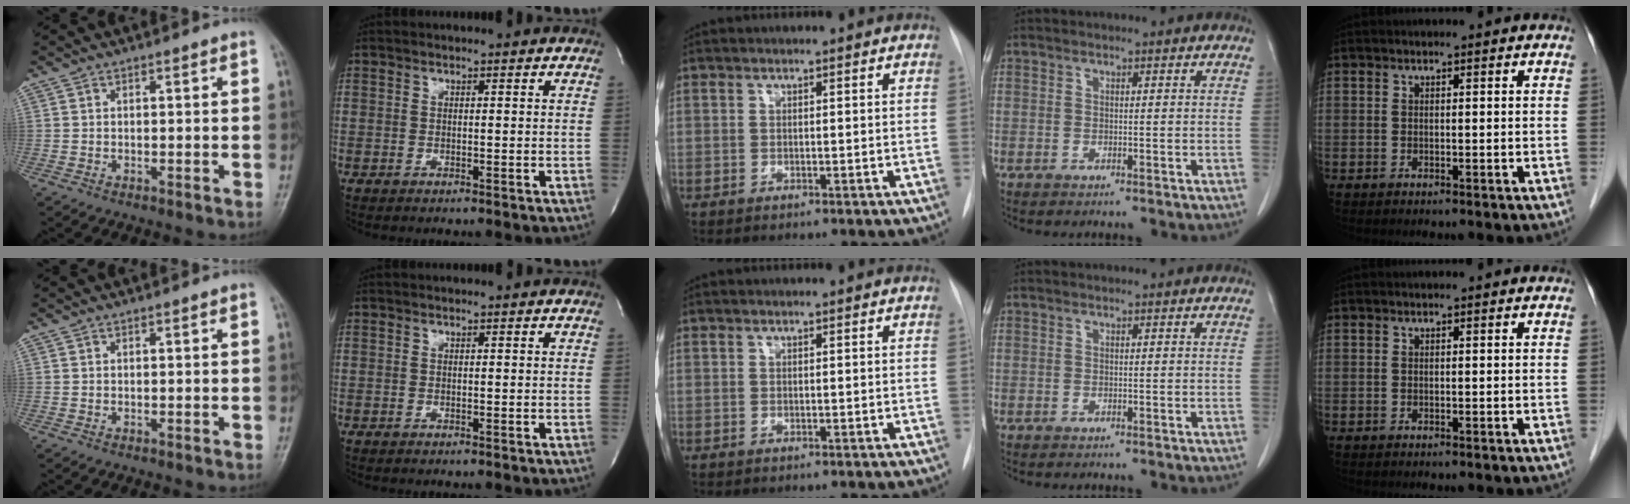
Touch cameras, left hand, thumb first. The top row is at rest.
{}